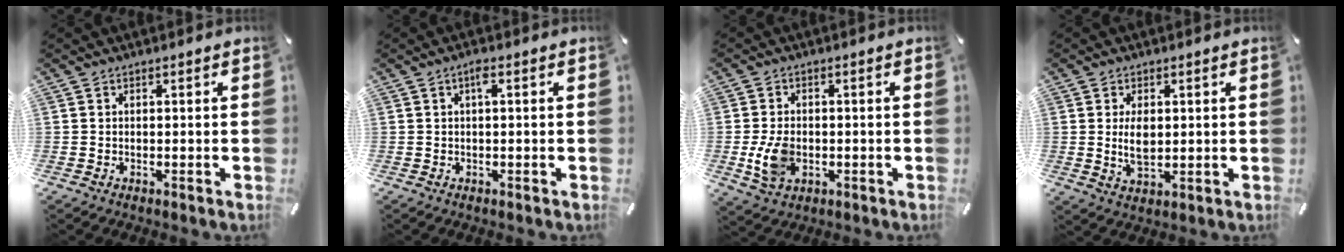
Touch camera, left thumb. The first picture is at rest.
{"total": 2.0, "force": [0.3, 0.4, 1.9], "torque": [-0.038, 0.004, 0.003]}
{"total": 7.7, "force": [-1.4, 5.4, 5.3], "torque": [-0.110, 0.000, -0.024]}
{"total": 5.6, "force": [0.8, 3.2, 4.6], "torque": [-0.098, -0.012, 0.006]}